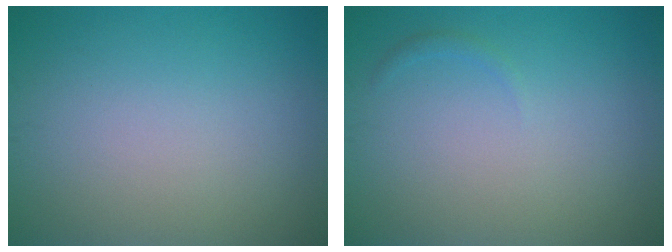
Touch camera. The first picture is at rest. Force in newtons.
{"total": 0.6, "press": 0.6, "slide": 0.0}